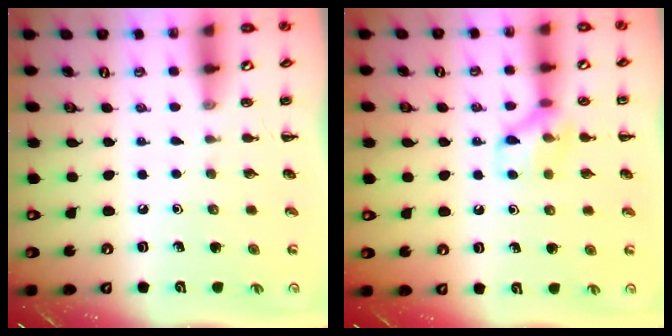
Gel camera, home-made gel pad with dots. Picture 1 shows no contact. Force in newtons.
{"total": 9.5, "press": 9.4, "slide": 0.7}